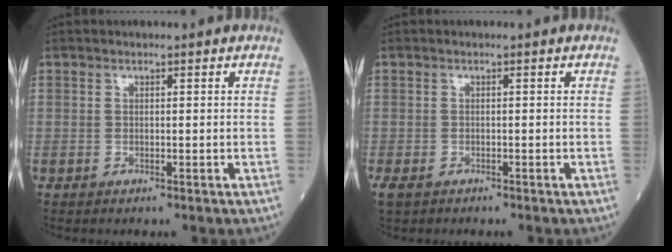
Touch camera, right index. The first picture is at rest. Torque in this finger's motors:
{"motor_torque": [0.07, -0.01, 0.11, 0.04]}